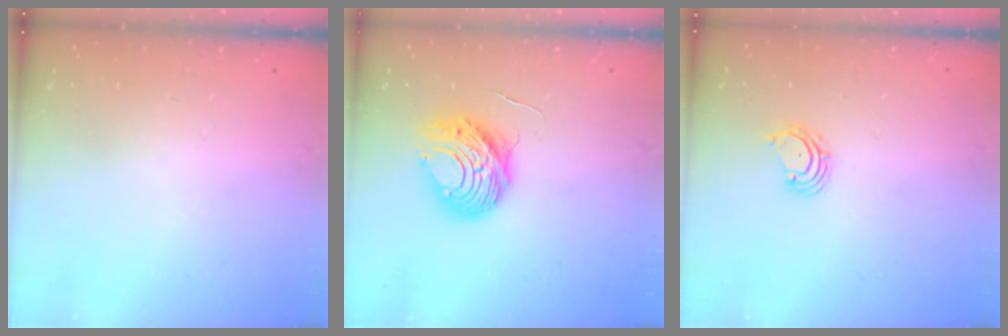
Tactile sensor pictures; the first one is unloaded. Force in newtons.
{"total": 11.1, "press": 11.1, "slide": 0.9}
{"total": 2.5, "press": 2.4, "slide": 0.4}